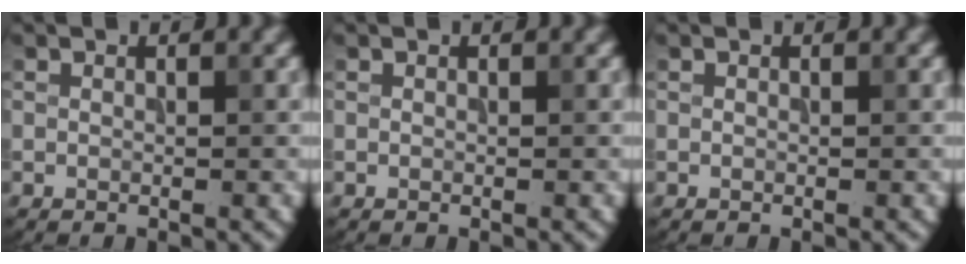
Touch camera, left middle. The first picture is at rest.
{"total": 0.0}
{"total": 0.0}